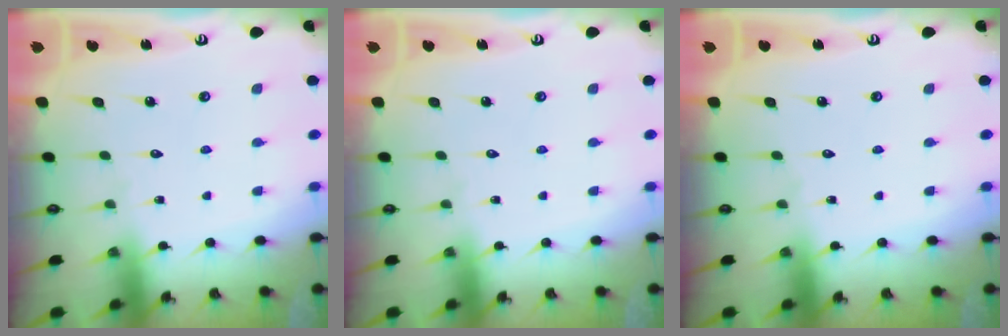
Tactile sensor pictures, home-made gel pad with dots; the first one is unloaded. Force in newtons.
{"total": 0.0}
{"total": 0.0}